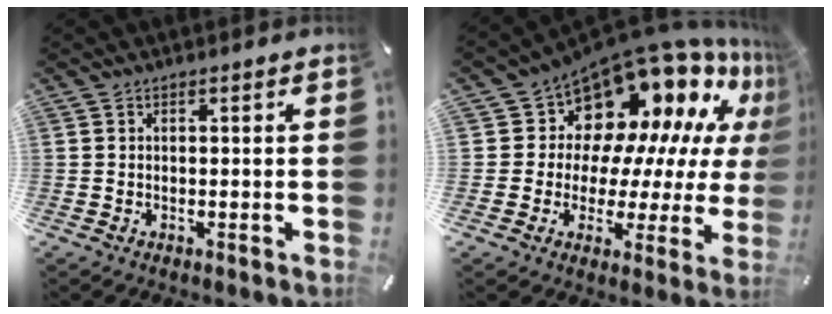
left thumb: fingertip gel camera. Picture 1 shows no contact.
{"total": 16.5, "force": [12.5, 9.6, 4.9], "torque": [-0.082, -0.131, 0.228]}